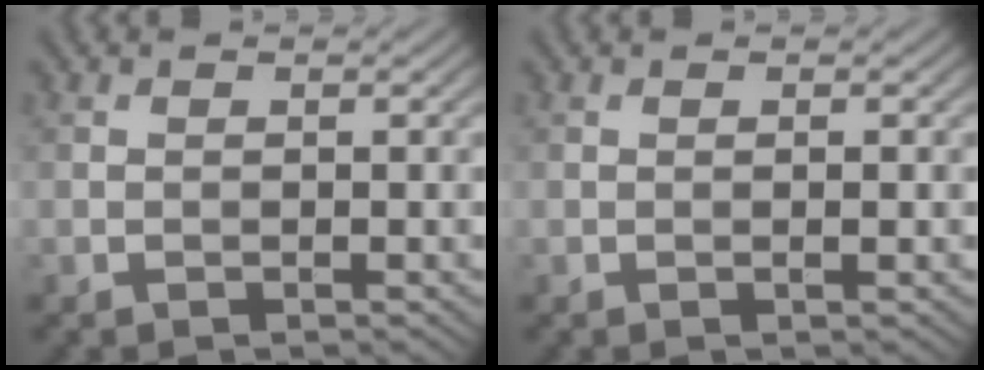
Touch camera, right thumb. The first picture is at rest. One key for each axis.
{"total": 0.7, "fx": 0.0, "fy": 0.0, "fz": 0.7, "tx": -0.013, "ty": 0.000, "tz": -0.001}